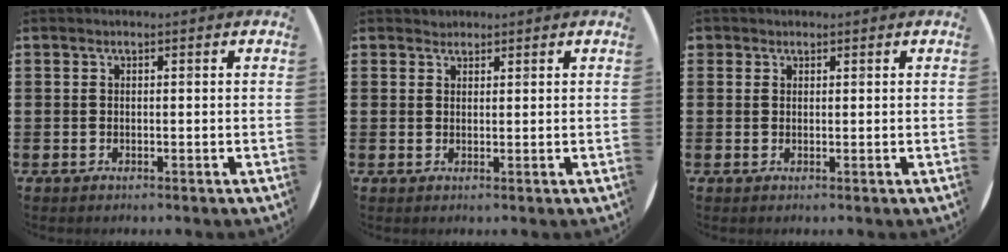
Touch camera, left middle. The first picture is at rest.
{"total": 1.1, "force": [1.1, 0.3, -0.2], "torque": [0.003, 0.003, 0.021]}
{"total": 0.9, "force": [0.7, 0.4, -0.1], "torque": [0.001, 0.003, 0.015]}